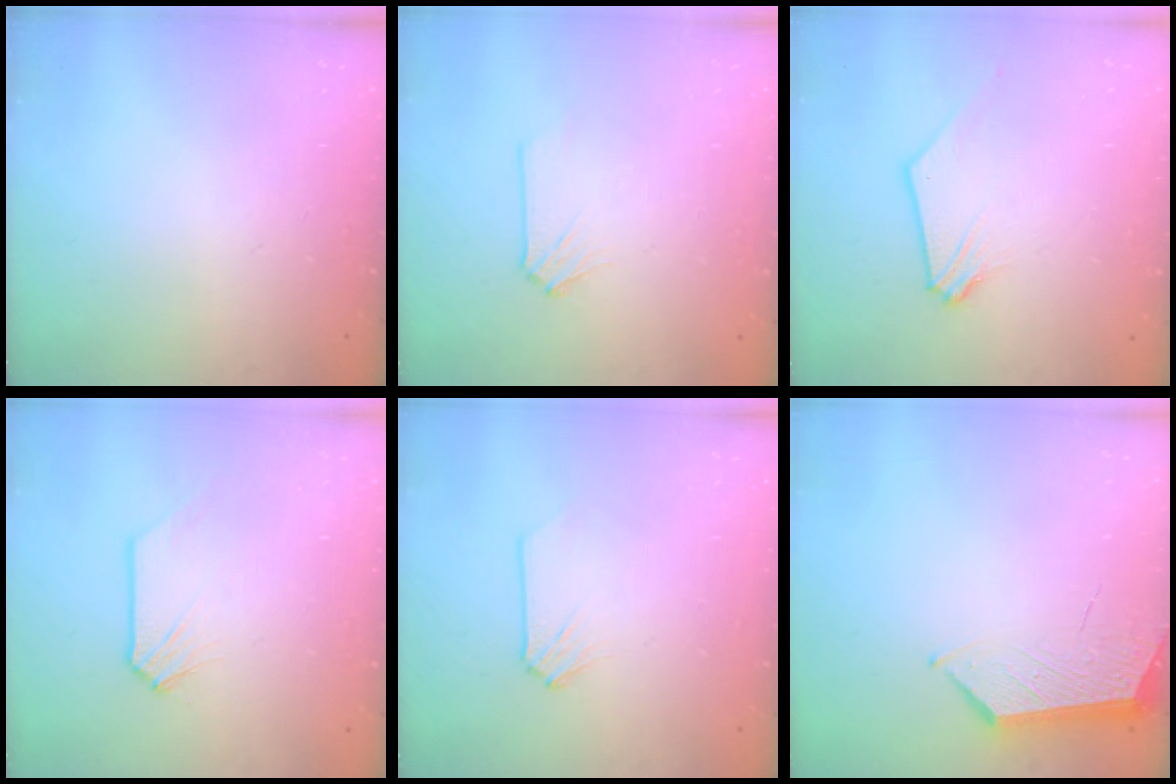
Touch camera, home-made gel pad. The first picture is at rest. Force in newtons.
{"total": 0.0}
{"total": 0.7, "press": 0.7, "slide": 0.2}
{"total": 0.0}
{"total": 0.0}
{"total": 5.5, "press": 5.5, "slide": 0.7}